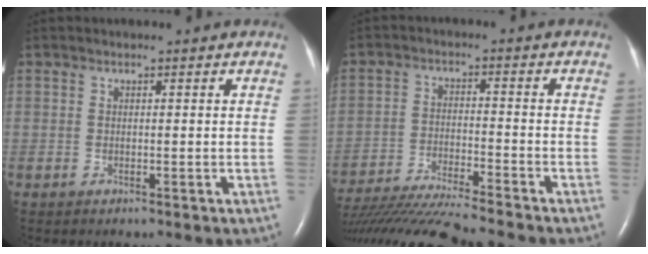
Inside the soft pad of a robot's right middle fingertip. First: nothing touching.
{"total": 15.4, "force": [-14.0, -1.4, 6.1], "torque": [-0.104, -0.031, -0.240]}